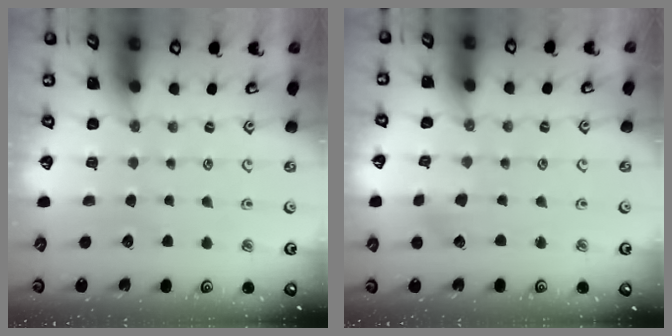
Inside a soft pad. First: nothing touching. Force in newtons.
{"total": 2.3, "press": 2.3, "slide": 0.4}